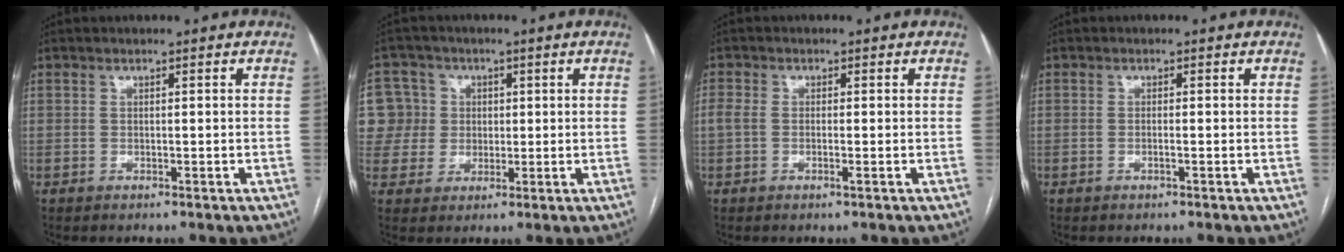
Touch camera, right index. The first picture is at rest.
{"total": 9.7, "force": [1.8, 9.5, 1.0], "torque": [-0.039, 0.042, 0.048]}
{"total": 2.5, "force": [-0.5, 1.0, 2.2], "torque": [-0.054, 0.007, -0.006]}
{"total": 0.5, "force": [-0.2, 0.0, 0.5], "torque": [-0.011, 0.002, -0.001]}